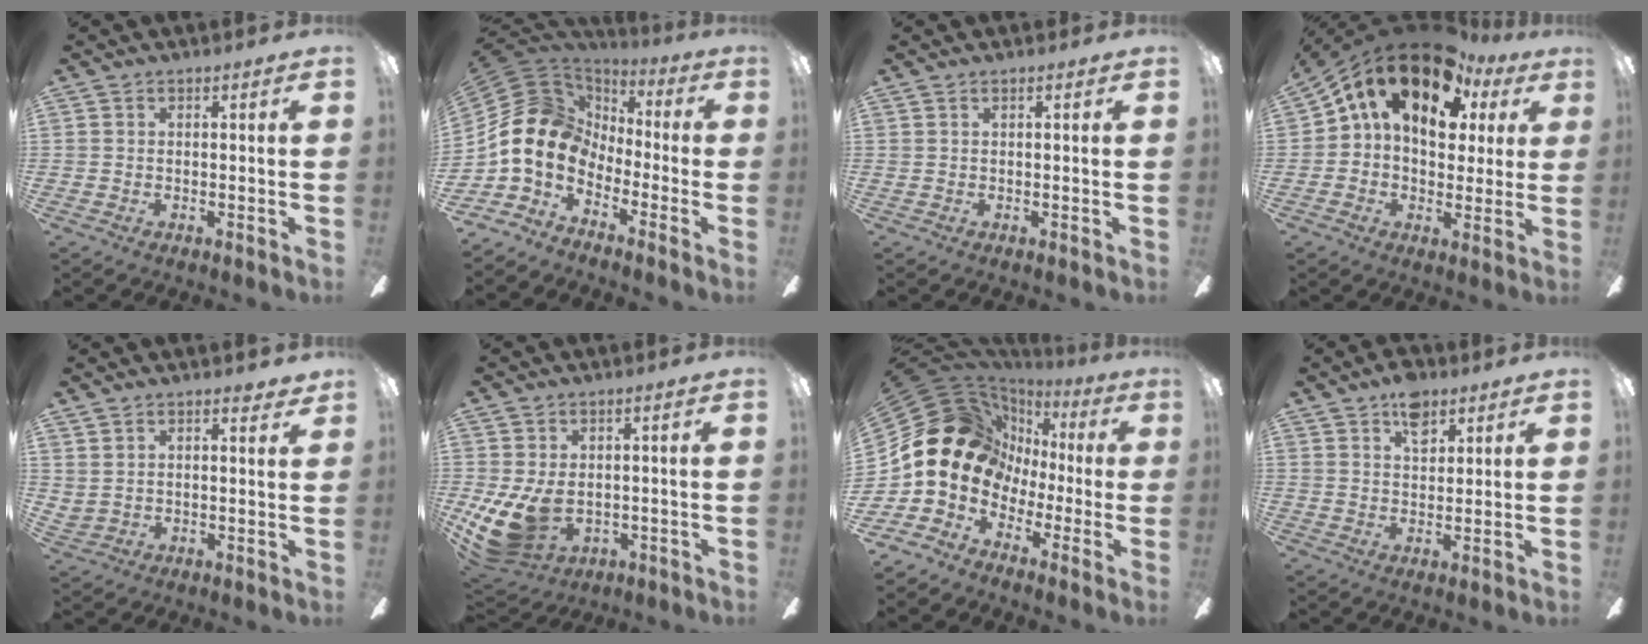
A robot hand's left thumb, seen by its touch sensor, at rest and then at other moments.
{"total": 13.4, "force": [-1.9, 10.8, 7.7], "torque": [-0.199, 0.007, -0.041]}
{"total": 0.6, "force": [0.2, 0.1, 0.5], "torque": [-0.011, 0.001, 0.003]}
{"total": 18.9, "force": [9.9, 10.8, 11.9], "torque": [-0.210, -0.039, 0.171]}
{"total": 4.0, "force": [3.6, 1.7, 0.8], "torque": [-0.015, -0.015, 0.068]}
{"total": 10.6, "force": [-1.3, 7.2, 7.7], "torque": [-0.171, -0.011, -0.019]}
{"total": 18.5, "force": [1.4, 15.9, 9.3], "torque": [-0.195, -0.020, 0.048]}
{"total": 7.1, "force": [4.3, 4.0, 4.0], "torque": [-0.048, -0.013, 0.074]}